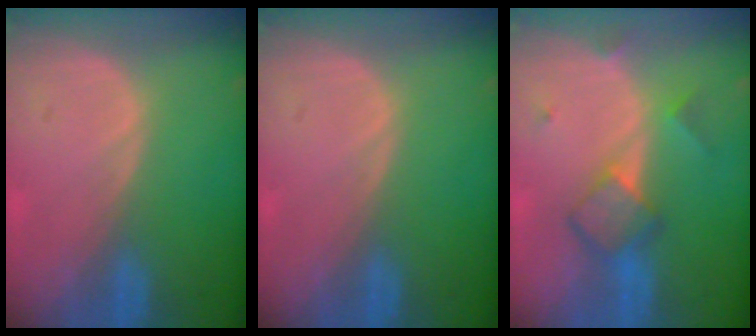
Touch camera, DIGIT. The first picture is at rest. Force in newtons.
{"total": 0.0}
{"total": 5.5, "press": 5.4, "slide": 1.0}